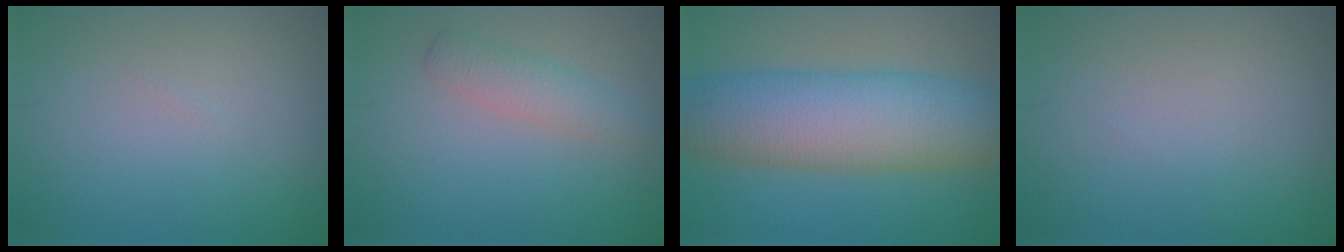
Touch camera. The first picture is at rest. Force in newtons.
{"total": 2.5, "press": 2.5, "slide": 0.0}
{"total": 10.7, "press": 10.6, "slide": 0.7}
{"total": 0.0}